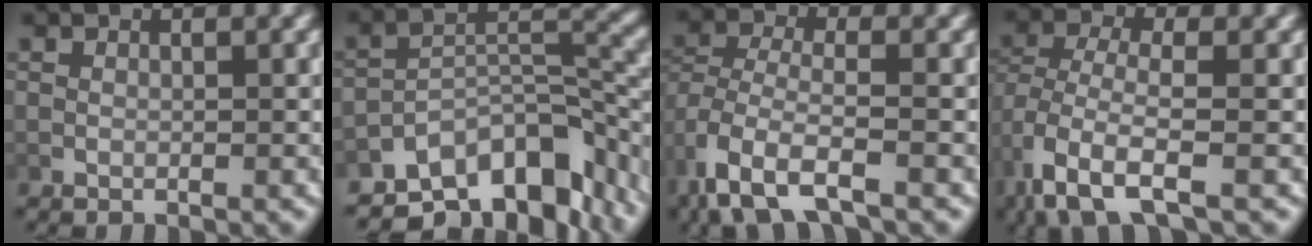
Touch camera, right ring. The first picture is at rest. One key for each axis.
{"total": 12.0, "fx": -6.9, "fy": 6.4, "fz": 7.4, "tx": -0.103, "ty": -0.017, "tz": -0.100}
{"total": 4.3, "fx": -1.9, "fy": 2.2, "fz": 3.1, "tx": -0.099, "ty": -0.038, "tz": -0.013}
{"total": 4.2, "fx": -1.6, "fy": 2.0, "fz": 3.4, "tx": -0.098, "ty": -0.036, "tz": -0.008}